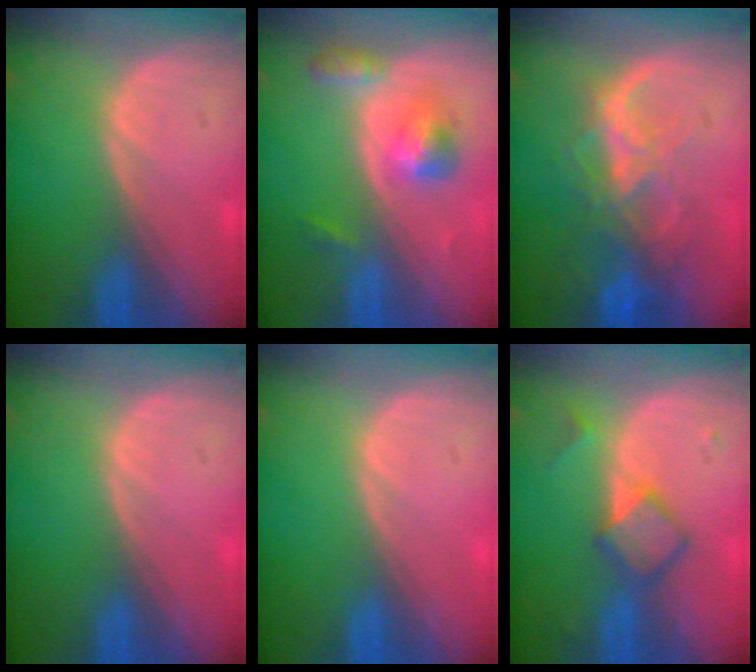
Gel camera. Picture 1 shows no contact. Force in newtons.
{"total": 5.3, "press": 5.0, "slide": 1.6}
{"total": 8.9, "press": 7.5, "slide": 4.8}
{"total": 0.0}
{"total": 0.0}
{"total": 4.7, "press": 4.6, "slide": 0.3}